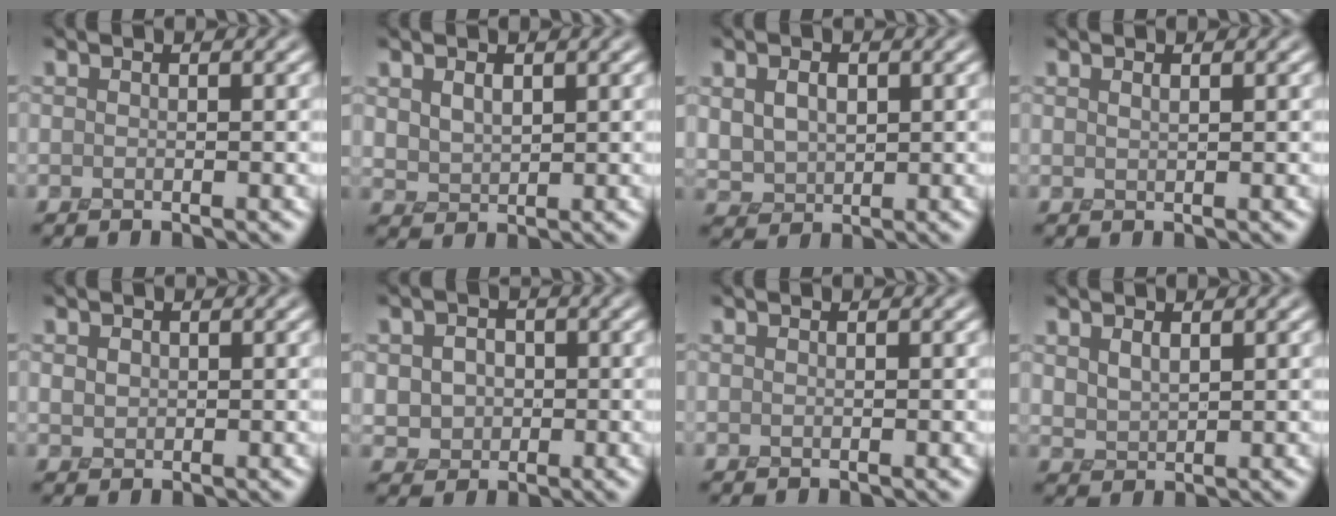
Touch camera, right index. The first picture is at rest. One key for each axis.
{"total": 2.6, "fx": 0.7, "fy": 1.8, "fz": 1.7, "tx": -0.039, "ty": -0.007, "tz": 0.023}
{"total": 5.0, "fx": 0.3, "fy": 3.9, "fz": 3.1, "tx": -0.068, "ty": 0.006, "tz": 0.011}
{"total": 0.5, "fx": 0.5, "fy": 0.0, "fz": 0.2, "tx": -0.008, "ty": -0.003, "tz": 0.014}
{"total": 1.1, "fx": 0.2, "fy": 1.0, "fz": 0.5, "tx": -0.011, "ty": -0.003, "tz": 0.007}
{"total": 4.4, "fx": -0.3, "fy": 3.9, "fz": 2.0, "tx": -0.026, "ty": 0.007, "tz": -0.024}
{"total": 0.0}
{"total": 1.9, "fx": 0.8, "fy": 1.2, "fz": 1.3, "tx": -0.031, "ty": -0.007, "tz": 0.023}